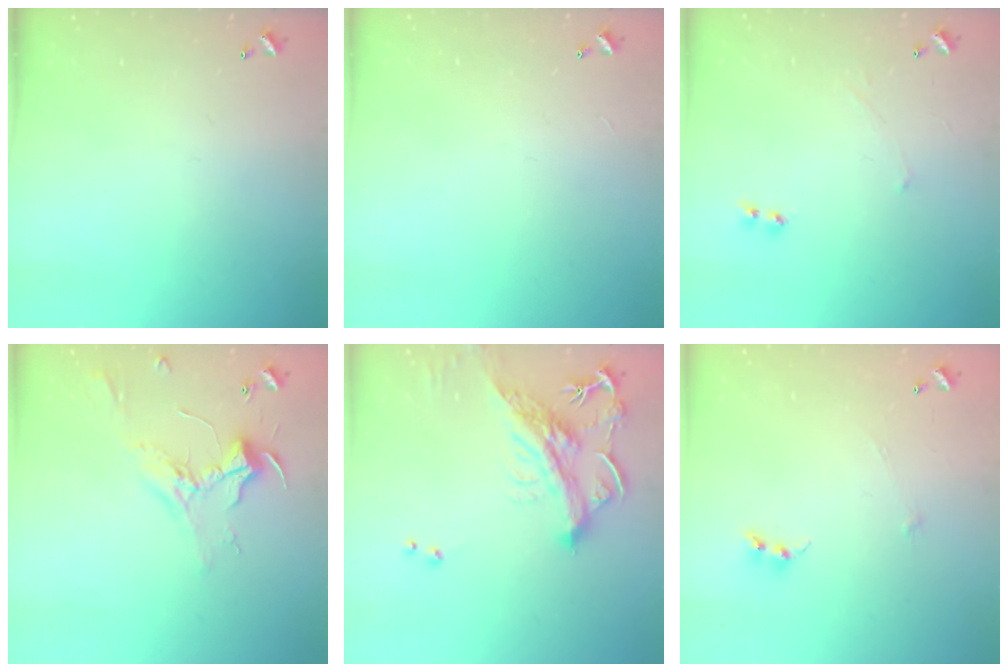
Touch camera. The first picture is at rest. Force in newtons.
{"total": 2.8, "press": 2.8, "slide": 0.3}
{"total": 2.4, "press": 2.3, "slide": 0.5}
{"total": 2.3, "press": 2.2, "slide": 0.9}
{"total": 3.5, "press": 3.2, "slide": 1.4}
{"total": 4.1, "press": 4.1, "slide": 0.2}